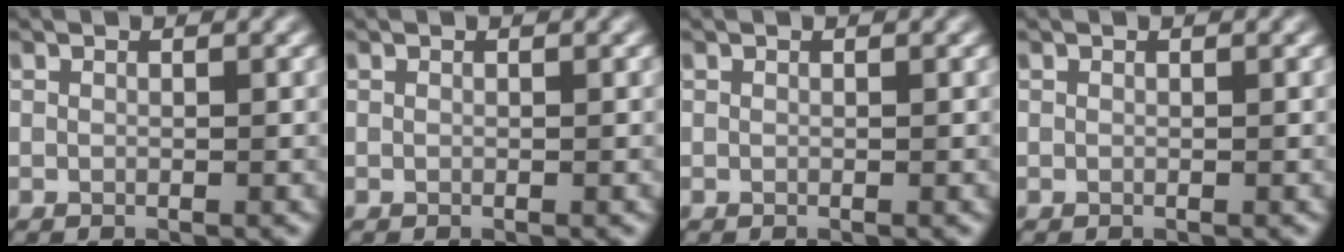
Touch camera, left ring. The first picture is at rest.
{"total": 0.0}
{"total": 0.0}
{"total": 0.0}